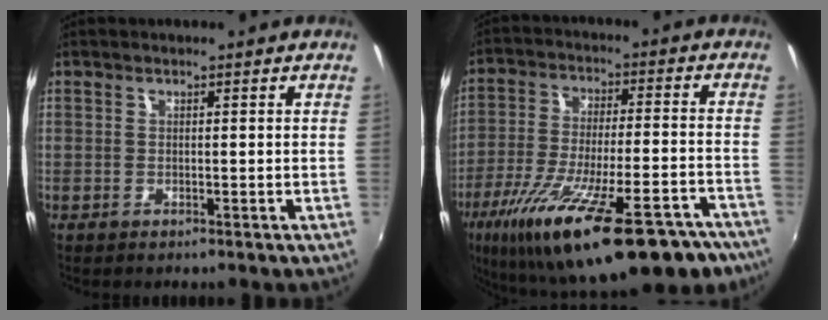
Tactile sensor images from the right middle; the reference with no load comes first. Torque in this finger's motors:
{"motor_torque": [1.62, -0.52, 0.57, 0.21]}